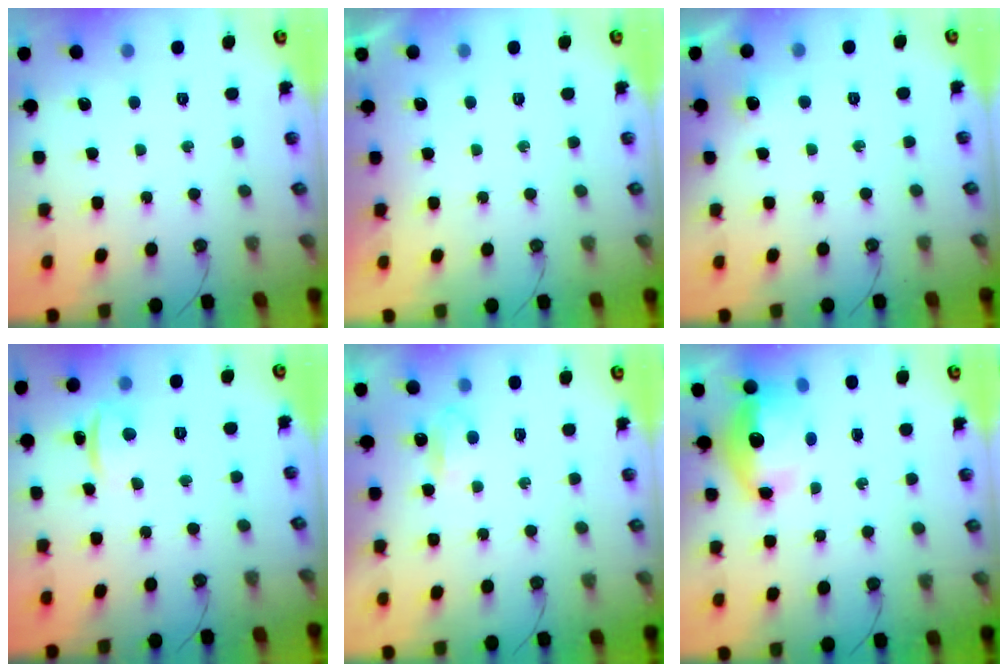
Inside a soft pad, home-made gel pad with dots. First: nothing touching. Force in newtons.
{"total": 0.0}
{"total": 3.0, "press": 2.8, "slide": 1.0}
{"total": 1.4, "press": 1.2, "slide": 0.7}
{"total": 3.9, "press": 3.9, "slide": 0.7}
{"total": 12.8, "press": 12.7, "slide": 1.3}